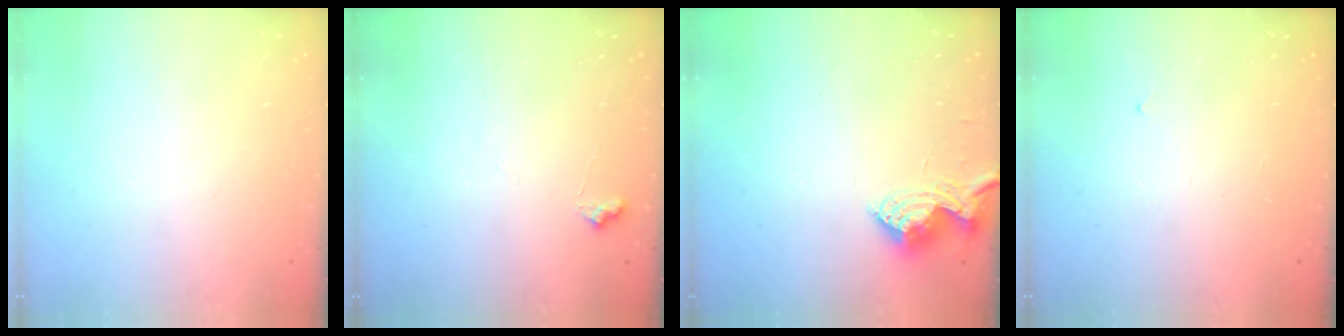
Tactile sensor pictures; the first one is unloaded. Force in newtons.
{"total": 5.3, "press": 5.3, "slide": 0.6}
{"total": 10.4, "press": 10.4, "slide": 0.5}
{"total": 4.0, "press": 4.0, "slide": 0.6}